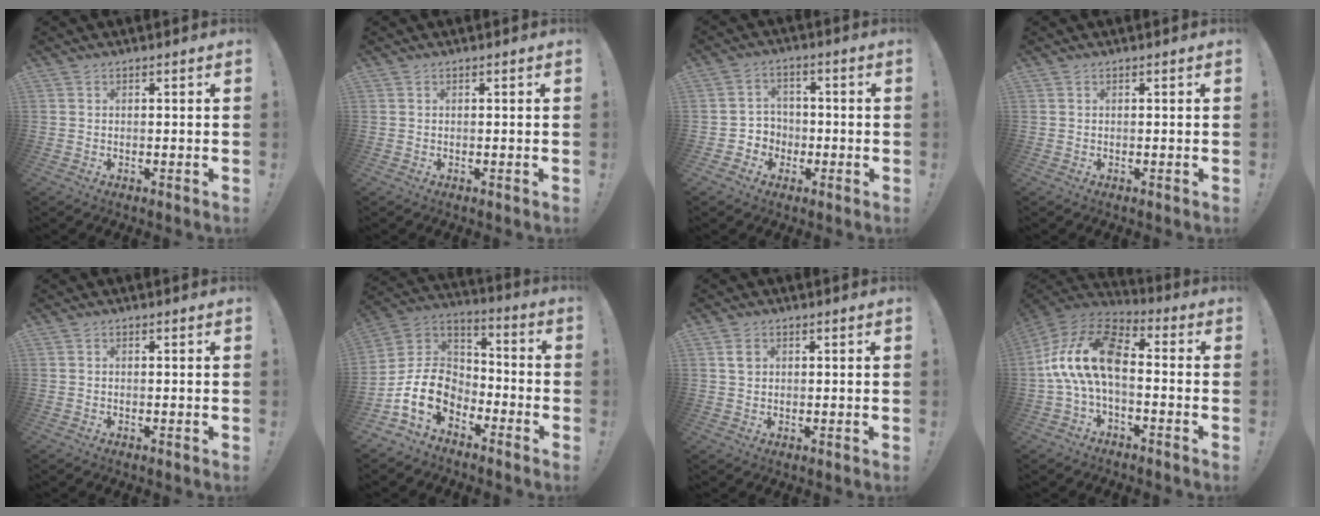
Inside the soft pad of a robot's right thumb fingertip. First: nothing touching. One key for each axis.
{"total": 0.0}
{"total": 5.0, "fx": -1.1, "fy": 4.8, "fz": 0.8, "tx": -0.018, "ty": 0.009, "tz": -0.020}
{"total": 0.0}
{"total": 0.0}
{"total": 15.0, "fx": -6.9, "fy": 10.4, "fz": 8.3, "tx": -0.159, "ty": 0.030, "tz": -0.119}
{"total": 2.4, "fx": 0.9, "fy": 1.9, "fz": 1.0, "tx": -0.004, "ty": -0.002, "tz": 0.013}
{"total": 17.0, "fx": 0.6, "fy": 9.2, "fz": 14.3, "tx": -0.277, "ty": 0.019, "tz": 0.020}